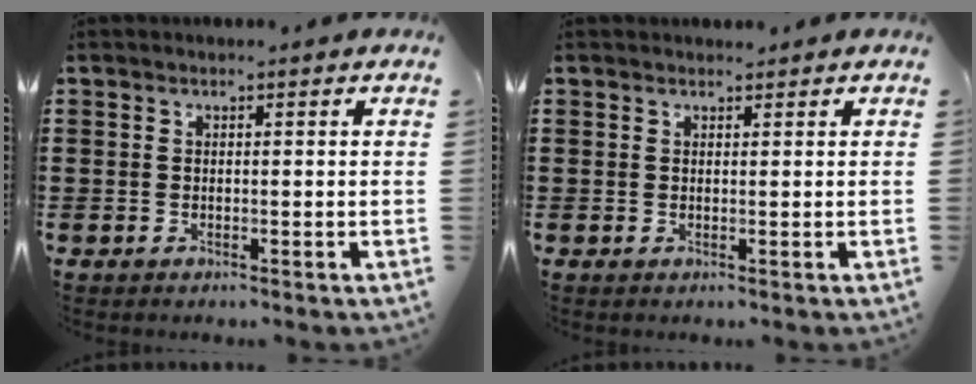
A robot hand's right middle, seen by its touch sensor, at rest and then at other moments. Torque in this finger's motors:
{"motor_torque": [0.53, -0.35, -0.01, 0.00]}